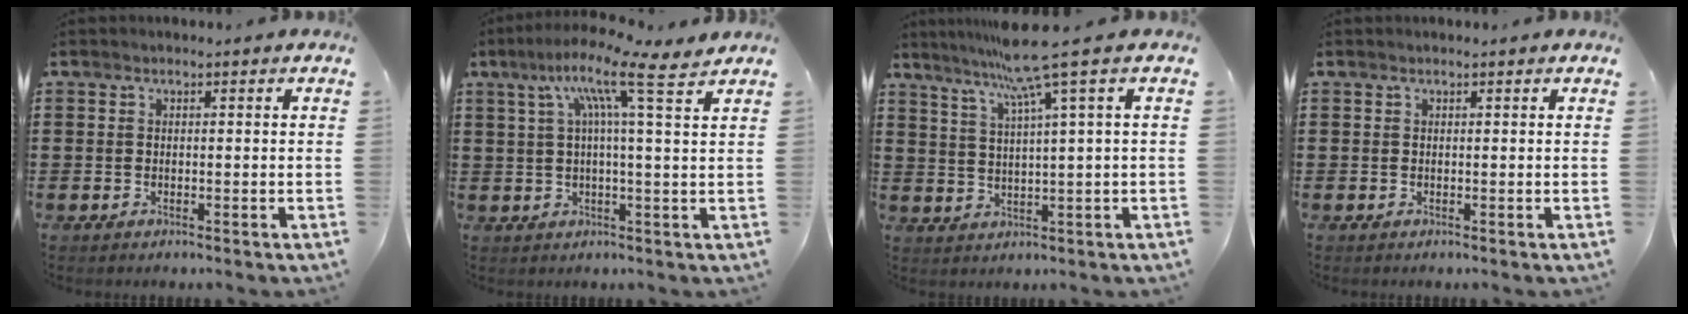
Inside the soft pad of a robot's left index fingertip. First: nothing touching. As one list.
[{"total": 9.8, "force": [5.6, 0.4, 8.1], "torque": [-0.158, -0.021, 0.088]}, {"total": 7.9, "force": [4.7, -1.6, 6.1], "torque": [-0.132, -0.016, 0.077]}, {"total": 0.0}]